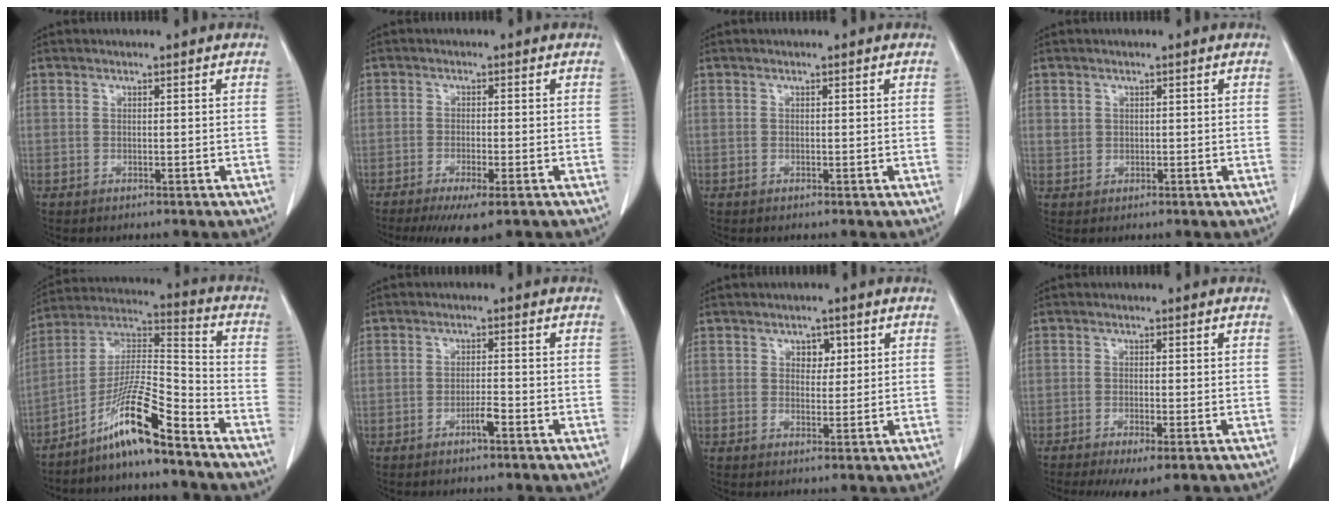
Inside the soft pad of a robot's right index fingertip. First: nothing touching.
{"total": 5.8, "force": [-3.8, 0.5, 4.4], "torque": [-0.071, -0.014, -0.059]}
{"total": 0.0}
{"total": 1.4, "force": [0.5, 1.3, 0.2], "torque": [0.001, 0.005, 0.009]}
{"total": 12.2, "force": [-8.7, 0.1, 8.5], "torque": [-0.164, 0.009, -0.161]}
{"total": 2.0, "force": [-1.3, 0.1, 1.6], "torque": [-0.027, 0.002, -0.023]}
{"total": 2.6, "force": [1.1, 1.8, 1.6], "torque": [-0.018, 0.004, 0.016]}
{"total": 4.4, "force": [-2.6, 0.6, 3.5], "torque": [-0.058, -0.013, -0.040]}